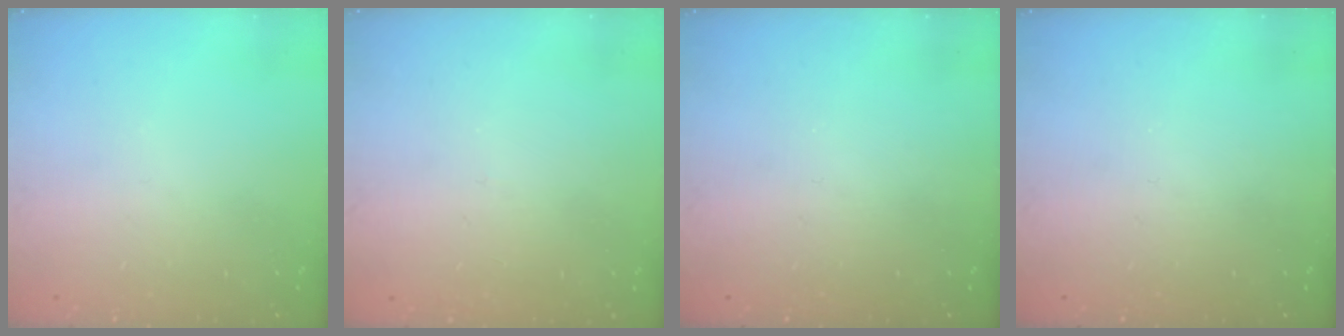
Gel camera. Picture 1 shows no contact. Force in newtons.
{"total": 2.7, "press": 2.7, "slide": 0.3}
{"total": 0.0}
{"total": 0.0}